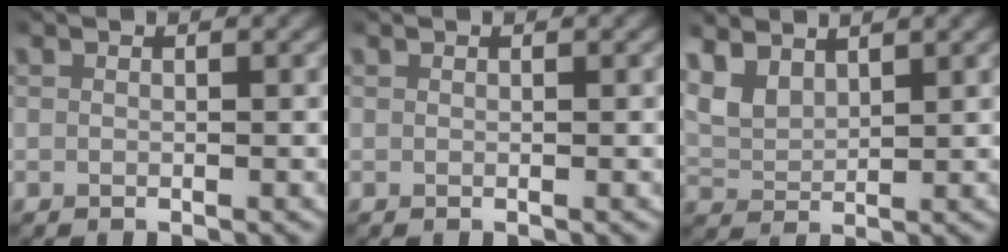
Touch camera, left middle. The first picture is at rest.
{"total": 0.0}
{"total": 5.7, "force": [2.7, 4.4, 2.5], "torque": [-0.080, -0.002, 0.047]}